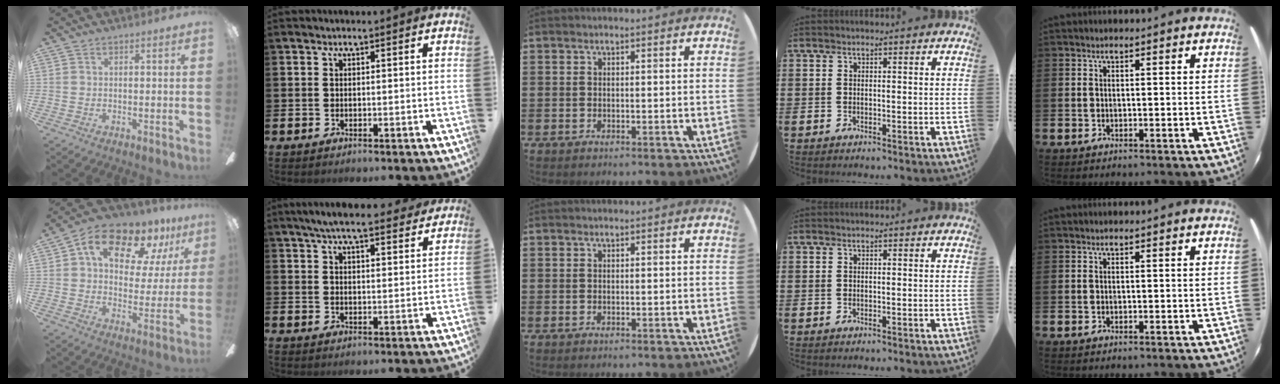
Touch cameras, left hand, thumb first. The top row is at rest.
{"thumb": {"total": 15.5, "force": [9.6, 8.2, 8.9], "torque": [-0.148, -0.046, 0.167]}, "index": {"total": 6.4, "force": [6.0, 0.8, 2.2], "torque": [-0.050, -0.023, 0.106]}}